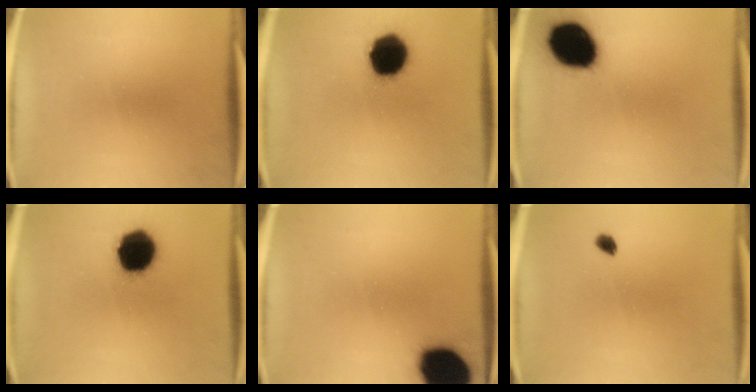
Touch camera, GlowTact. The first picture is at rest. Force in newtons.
{"total": 16.0}
{"total": 18.3}
{"total": 16.0}
{"total": 19.3}
{"total": 1.7}